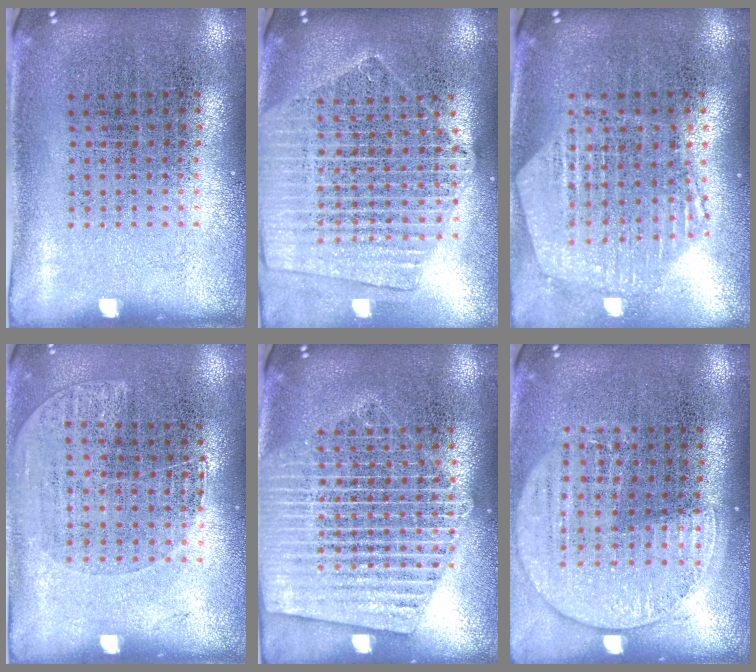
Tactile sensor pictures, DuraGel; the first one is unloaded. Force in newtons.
{"total": 2.2, "press": 2.0, "slide": 1.0}
{"total": 1.2, "press": 1.2, "slide": 0.1}
{"total": 1.1, "press": 1.0, "slide": 0.5}
{"total": 2.1, "press": 2.1, "slide": 0.2}
{"total": 1.4, "press": 1.3, "slide": 0.5}